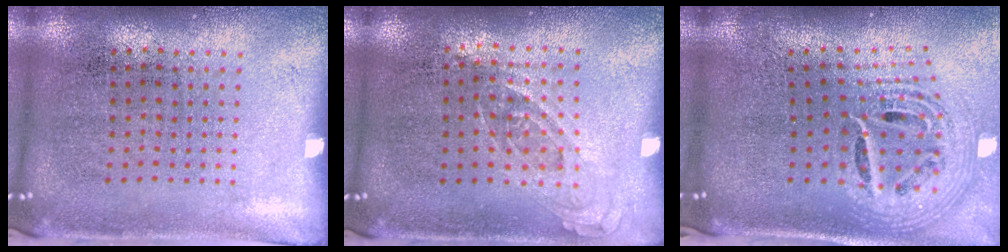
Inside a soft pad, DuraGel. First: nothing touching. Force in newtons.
{"total": 0.8, "press": 0.8, "slide": 0.3}
{"total": 2.6, "press": 1.8, "slide": 1.9}